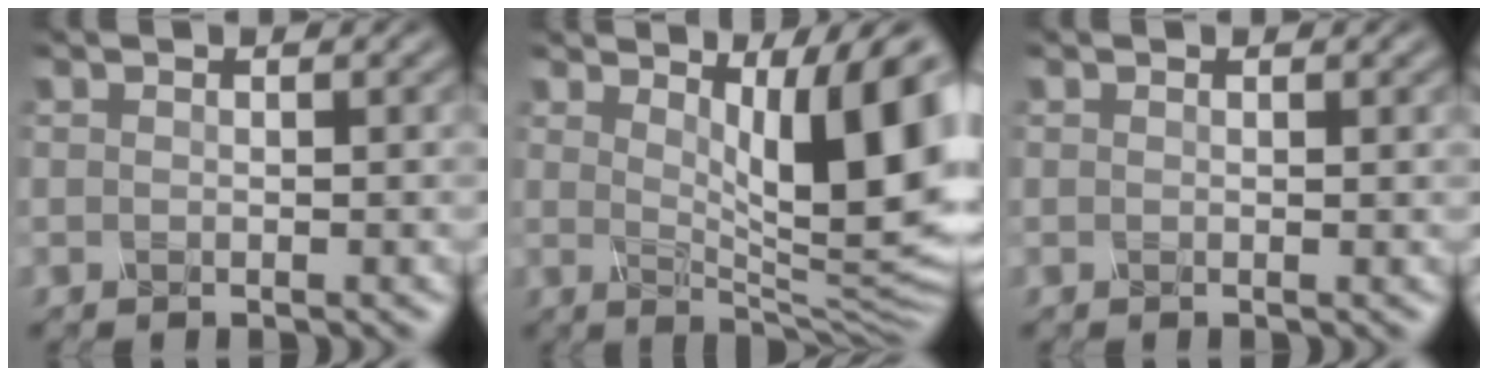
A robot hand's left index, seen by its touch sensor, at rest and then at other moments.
{"total": 11.1, "force": [2.5, 2.8, 10.4], "torque": [-0.140, -0.014, 0.047]}
{"total": 0.0}